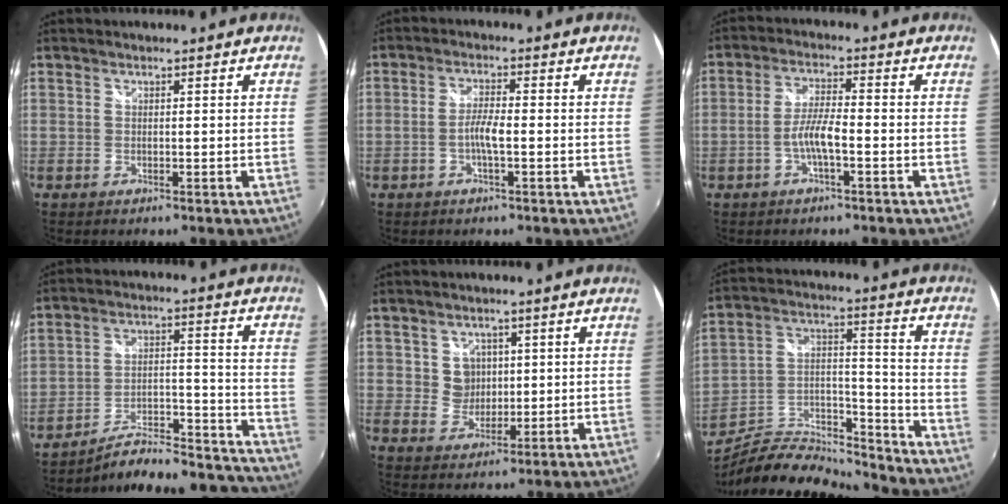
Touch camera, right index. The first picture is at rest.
{"total": 3.5, "force": [-1.1, 0.4, 3.3], "torque": [-0.069, 0.005, -0.021]}
{"total": 5.0, "force": [-2.0, 0.7, 4.5], "torque": [-0.094, 0.007, -0.038]}
{"total": 20.8, "force": [-20.0, 2.8, 4.7], "torque": [-0.058, 0.031, -0.260]}
{"total": 4.7, "force": [1.1, 4.4, 0.9], "torque": [-0.015, 0.007, 0.026]}
{"total": 15.5, "force": [-13.8, 3.0, 6.4], "torque": [-0.120, 0.010, -0.228]}